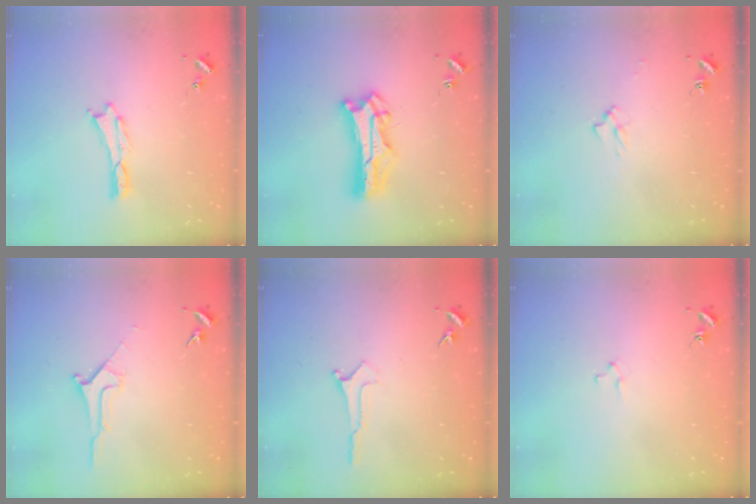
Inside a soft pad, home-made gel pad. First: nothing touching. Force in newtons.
{"total": 9.2, "press": 9.2, "slide": 1.0}
{"total": 2.0, "press": 2.0, "slide": 0.3}
{"total": 1.8, "press": 1.7, "slide": 0.2}
{"total": 0.0}
{"total": 1.9, "press": 1.9, "slide": 0.2}